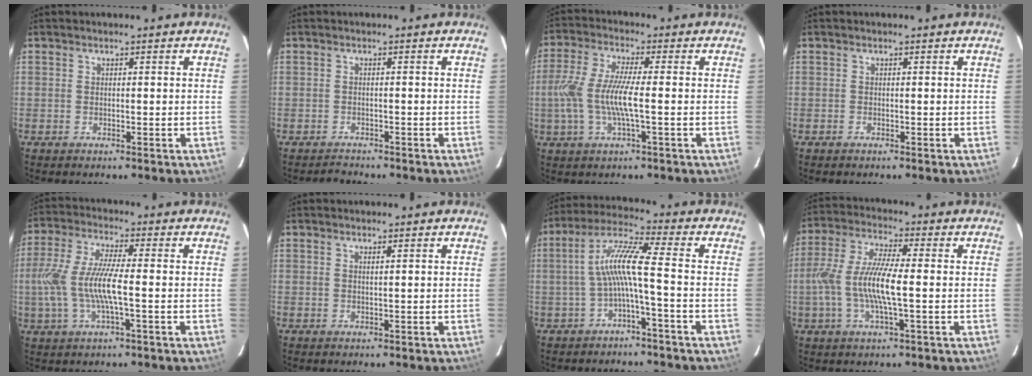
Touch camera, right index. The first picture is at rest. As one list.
[{"total": 1.5, "force": [-1.5, 0.2, -0.2], "torque": [-0.001, 0.003, -0.024]}, {"total": 9.9, "force": [-1.6, 1.5, 9.7], "torque": [-0.206, -0.002, -0.031]}, {"total": 0.0}, {"total": 11.0, "force": [-1.8, 1.9, 10.7], "torque": [-0.226, -0.003, -0.032]}, {"total": 0.5, "force": [0.3, -0.2, 0.4], "torque": [-0.007, -0.001, 0.006]}, {"total": 7.9, "force": [-2.0, -0.4, 7.6], "torque": [-0.168, 0.016, -0.035]}, {"total": 11.2, "force": [-1.6, 2.0, 10.9], "torque": [-0.226, 0.000, -0.033]}]